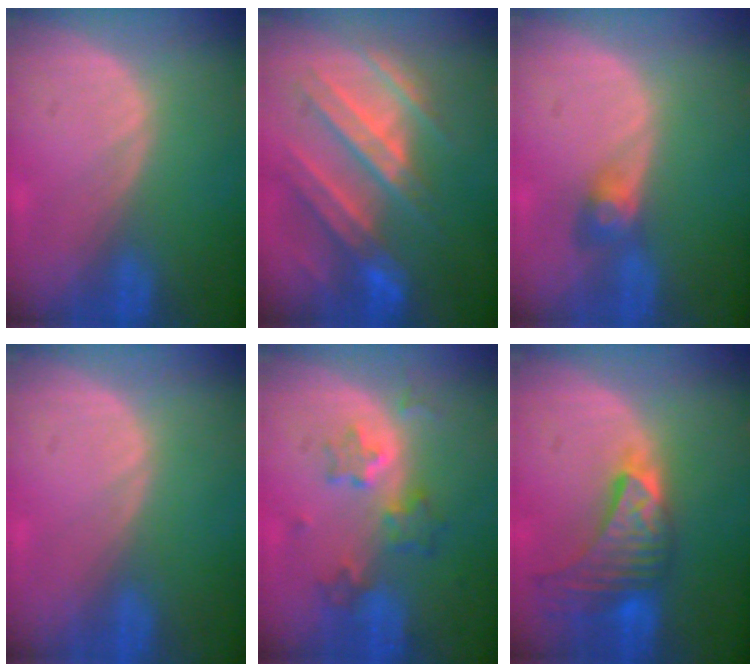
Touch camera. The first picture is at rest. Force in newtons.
{"total": 10.5, "press": 9.6, "slide": 4.3}
{"total": 3.0, "press": 2.7, "slide": 1.4}
{"total": 0.0}
{"total": 6.4, "press": 5.9, "slide": 2.7}
{"total": 8.9, "press": 8.4, "slide": 3.0}